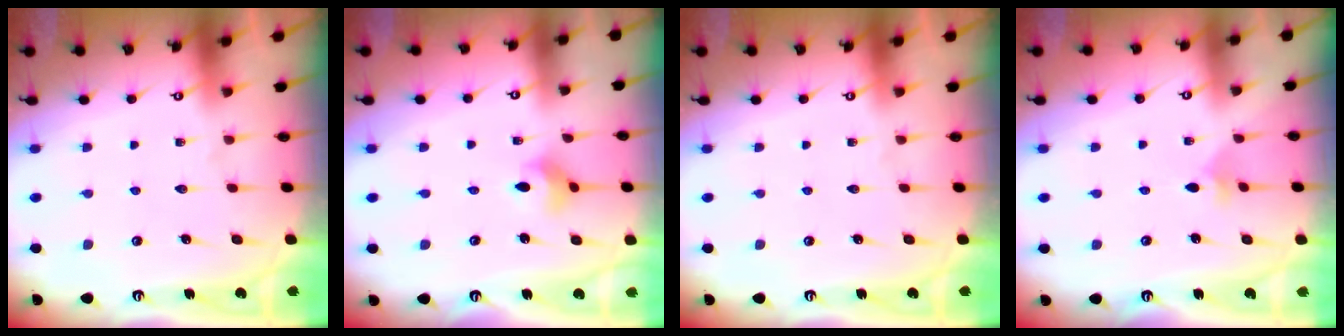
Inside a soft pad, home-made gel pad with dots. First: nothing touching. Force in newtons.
{"total": 4.3, "press": 4.3, "slide": 0.6}
{"total": 0.0}
{"total": 2.6, "press": 2.6, "slide": 0.6}